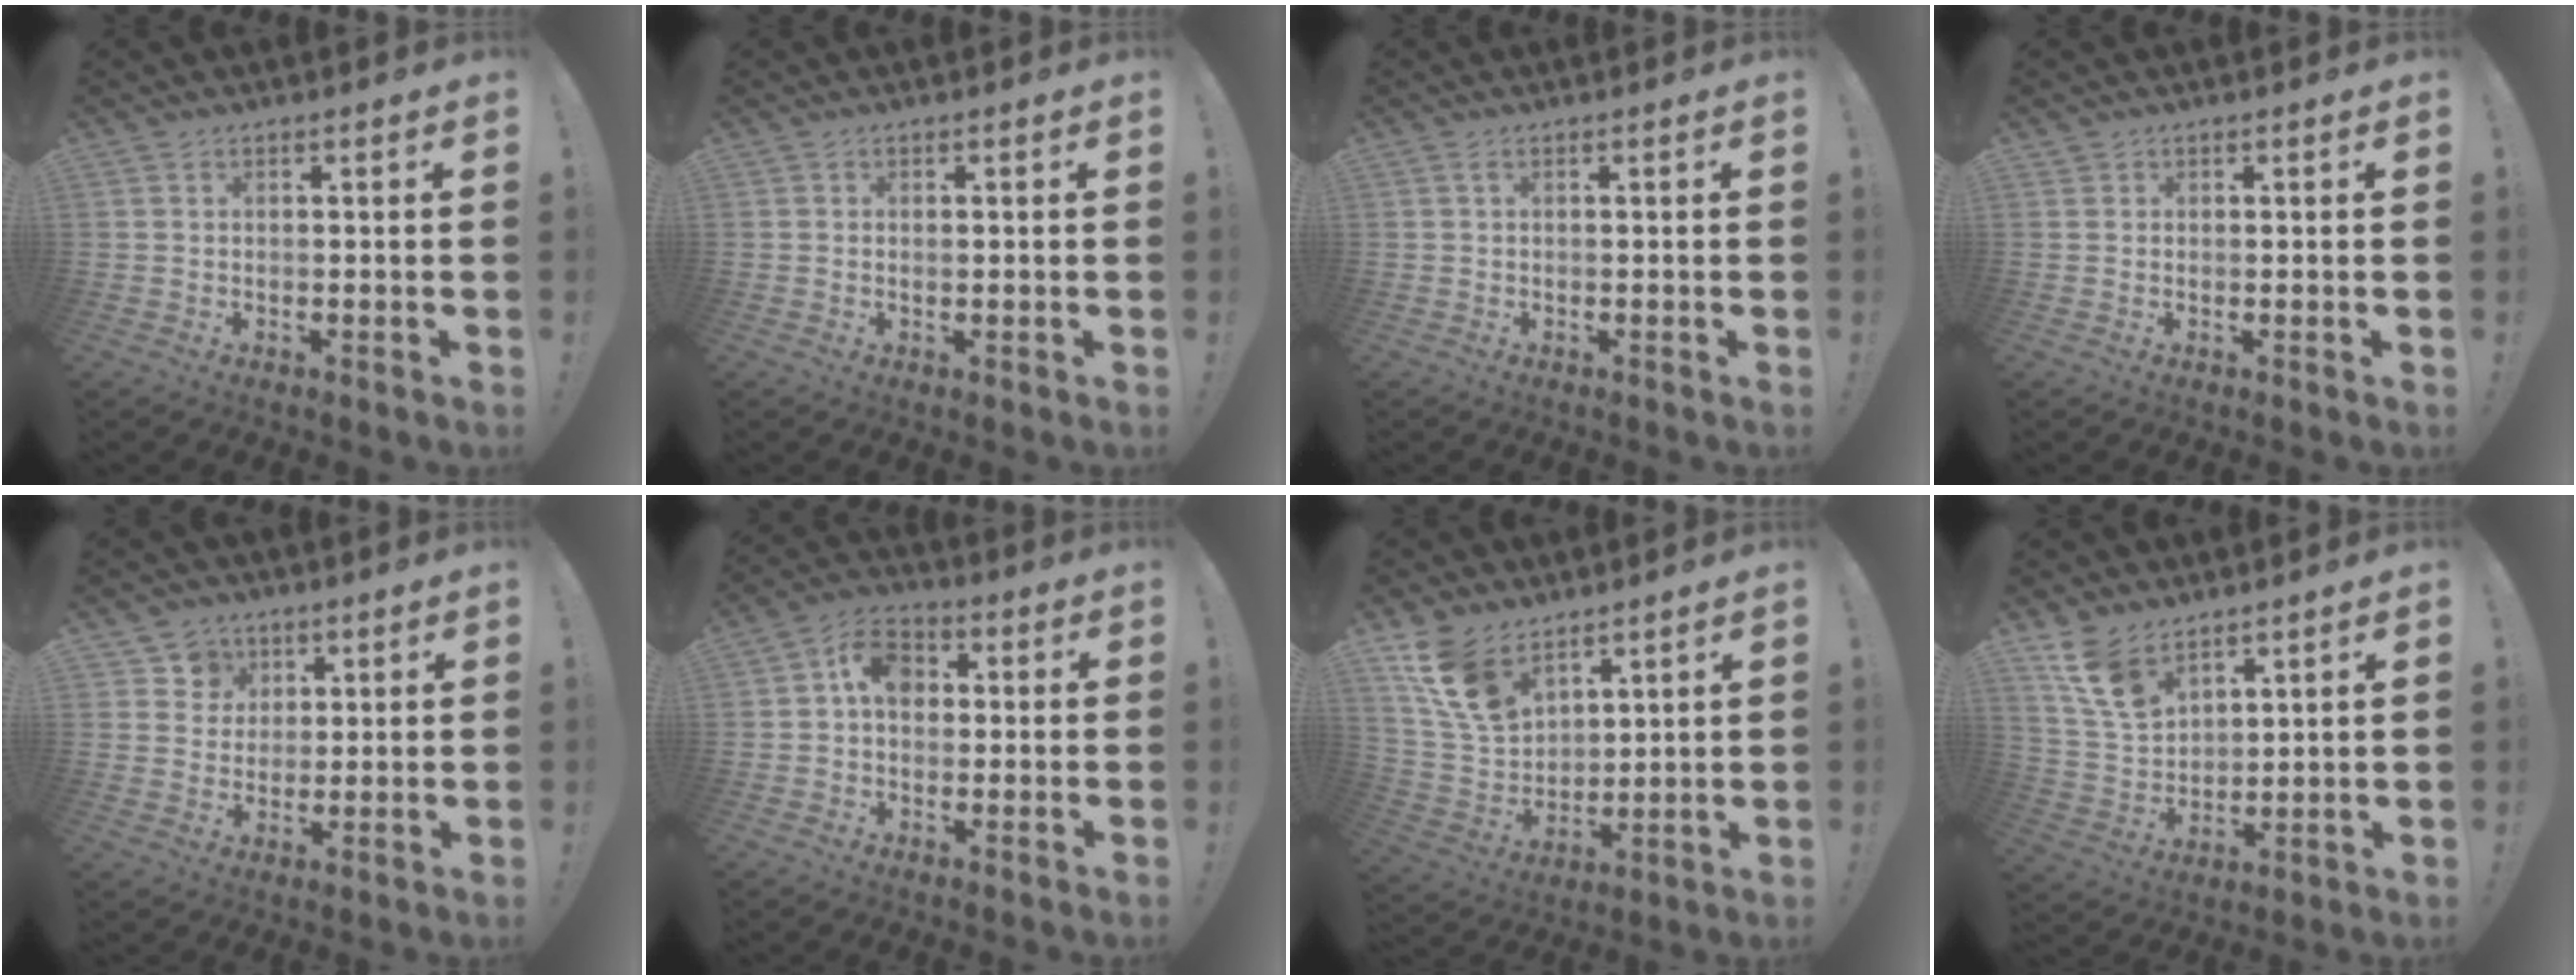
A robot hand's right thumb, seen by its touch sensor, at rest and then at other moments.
{"total": 0.5, "force": [0.3, -0.1, 0.4], "torque": [-0.001, -0.003, 0.004]}
{"total": 0.9, "force": [0.2, 0.2, 0.8], "torque": [-0.021, 0.002, 0.004]}
{"total": 0.7, "force": [0.6, 0.3, 0.1], "torque": [0.006, -0.004, 0.011]}
{"total": 6.7, "force": [2.9, 6.0, 0.7], "torque": [-0.012, -0.021, 0.058]}
{"total": 8.7, "force": [1.5, 6.6, 5.4], "torque": [-0.079, 0.011, 0.028]}
{"total": 14.2, "force": [9.2, 8.3, 6.9], "torque": [-0.133, -0.049, 0.183]}
{"total": 11.6, "force": [8.2, 6.2, 5.4], "torque": [-0.108, -0.042, 0.165]}